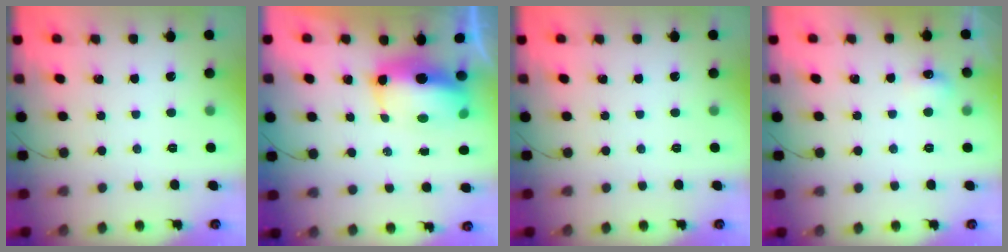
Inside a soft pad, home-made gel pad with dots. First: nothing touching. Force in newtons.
{"total": 10.2, "press": 9.9, "slide": 2.2}
{"total": 0.0}
{"total": 12.5, "press": 5.7, "slide": 11.2}